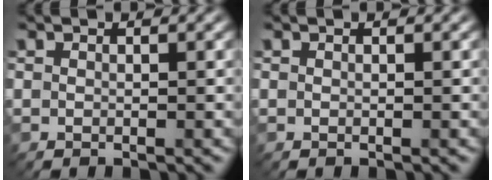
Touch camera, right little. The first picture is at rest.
{"total": 0.0}